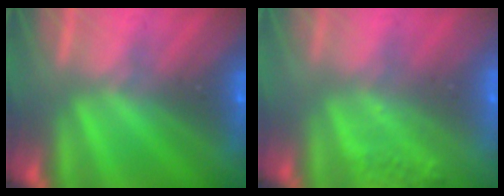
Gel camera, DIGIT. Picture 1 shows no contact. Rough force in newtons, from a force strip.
{"total": 6.5}